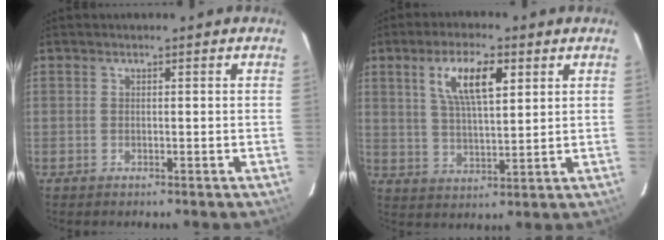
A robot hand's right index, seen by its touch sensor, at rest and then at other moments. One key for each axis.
{"total": 9.6, "fx": 4.2, "fy": 3.0, "fz": 8.1, "tx": -0.149, "ty": 0.009, "tz": 0.079}